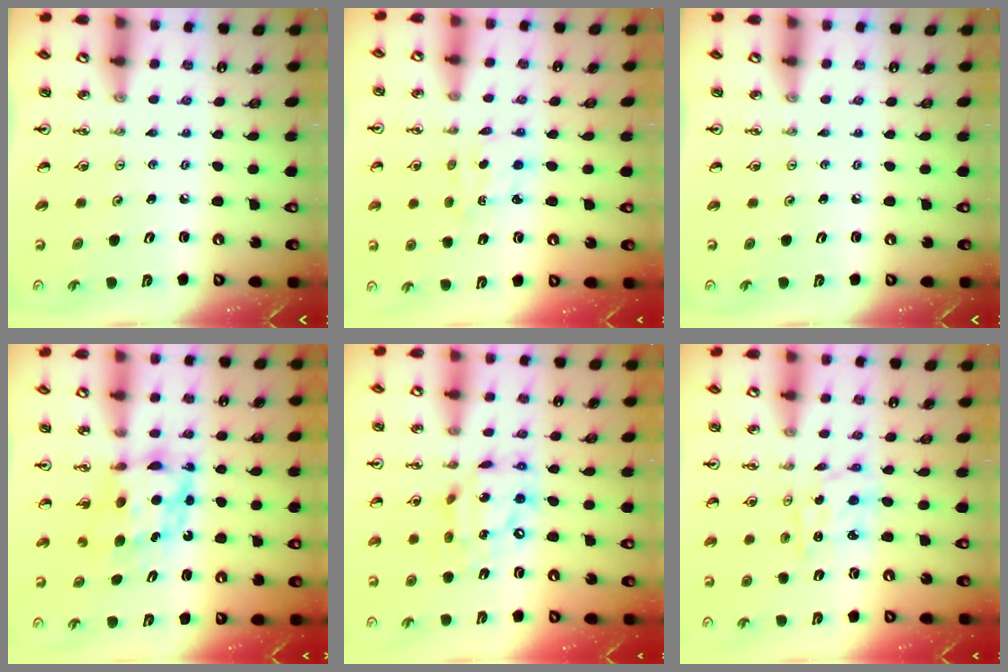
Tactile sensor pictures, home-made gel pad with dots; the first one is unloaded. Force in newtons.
{"total": 2.3, "press": 2.3, "slide": 0.5}
{"total": 0.0}
{"total": 7.0, "press": 7.0, "slide": 0.3}
{"total": 14.2, "press": 14.1, "slide": 1.4}
{"total": 2.3, "press": 2.3, "slide": 0.2}